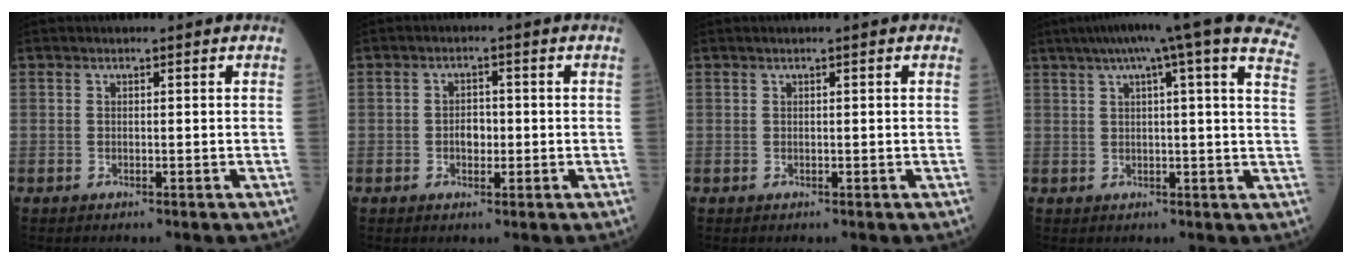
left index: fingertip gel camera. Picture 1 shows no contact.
{"total": 2.5, "force": [-0.4, 1.6, 1.9], "torque": [-0.028, 0.005, -0.007]}
{"total": 0.9, "force": [0.5, 0.0, 0.8], "torque": [-0.015, 0.007, 0.006]}
{"total": 23.2, "force": [16.5, 1.4, 16.2], "torque": [-0.212, 0.026, 0.194]}